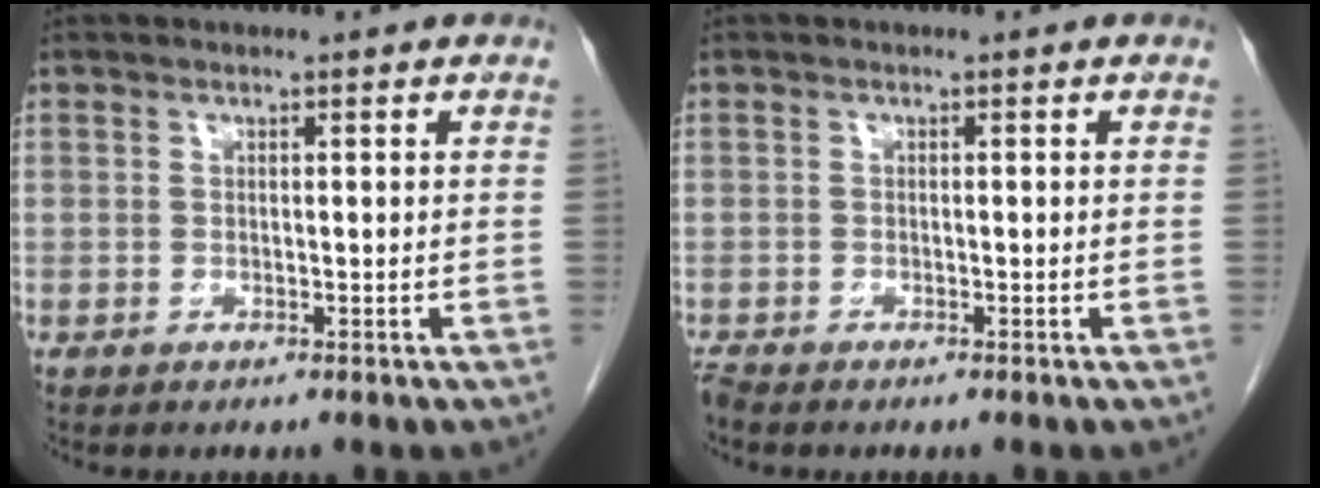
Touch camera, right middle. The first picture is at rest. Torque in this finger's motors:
{"motor_torque": [0.09, -0.05, -0.02, 0.01]}